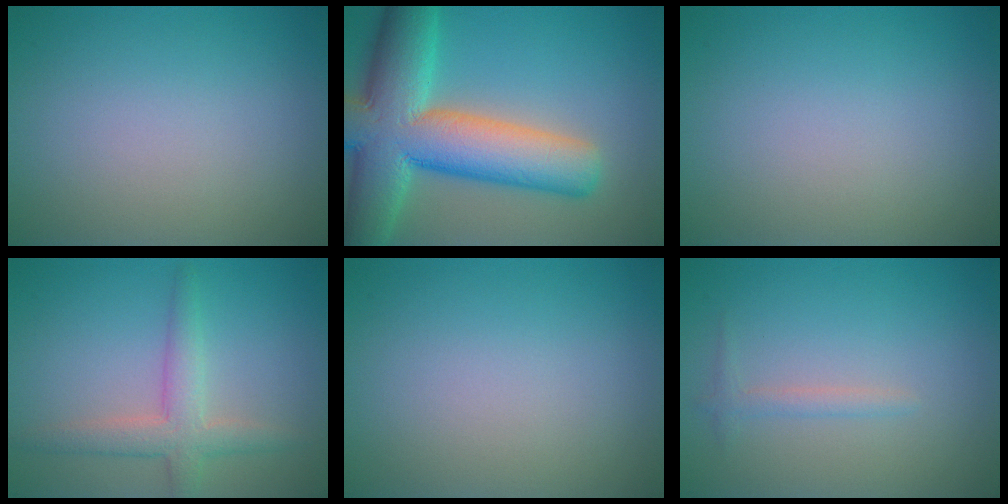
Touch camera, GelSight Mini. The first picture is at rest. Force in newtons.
{"total": 13.0, "press": 13.0, "slide": 1.0}
{"total": 0.0}
{"total": 3.4, "press": 3.4, "slide": 0.2}
{"total": 0.0}
{"total": 1.1, "press": 1.1, "slide": 0.1}